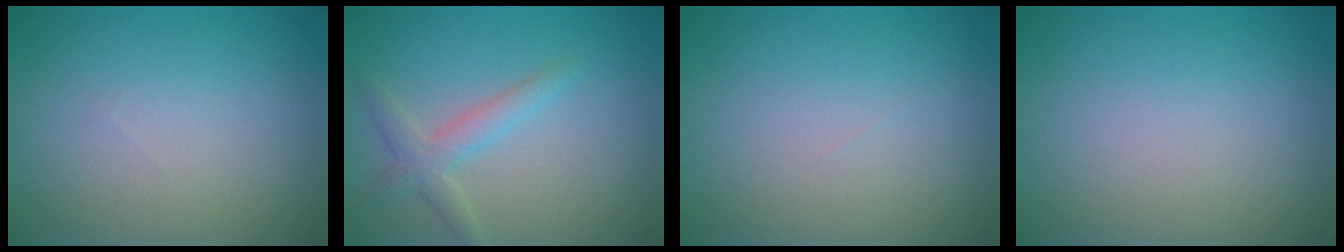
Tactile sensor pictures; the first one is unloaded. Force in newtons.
{"total": 2.6, "press": 2.6, "slide": 0.1}
{"total": 0.0}
{"total": 0.0}